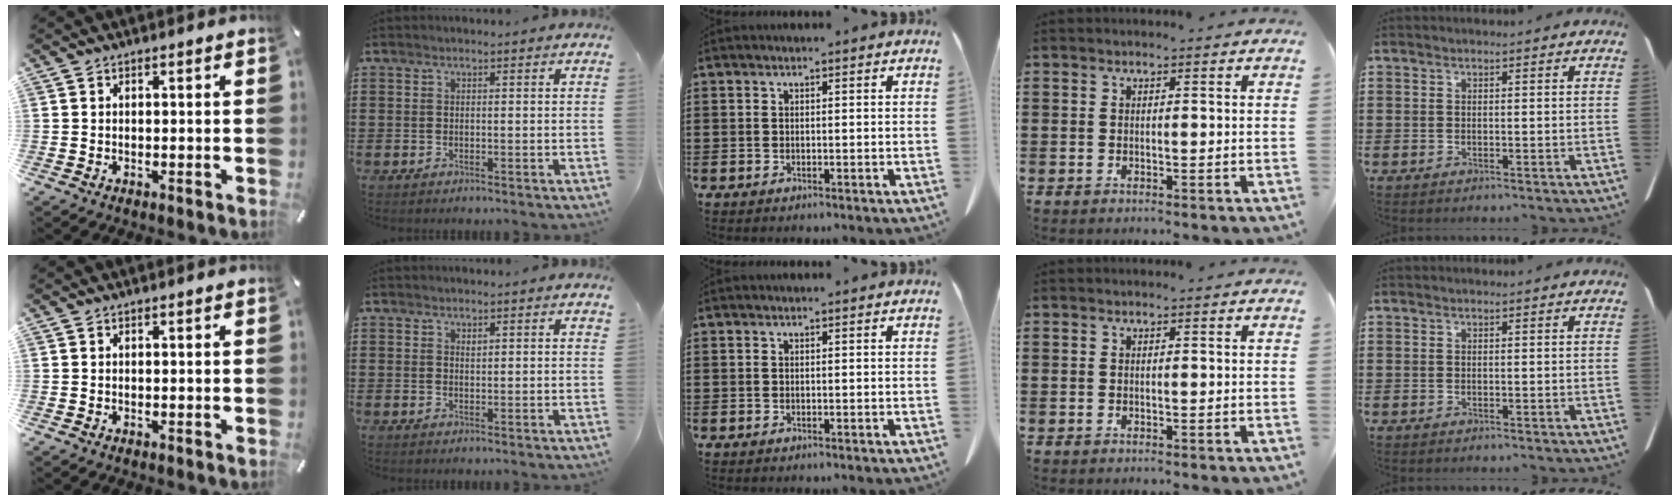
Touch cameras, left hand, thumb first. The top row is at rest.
{"index": {"total": 1.2, "force": [1.1, 0.4, 0.4], "torque": [-0.002, -0.002, 0.019]}}